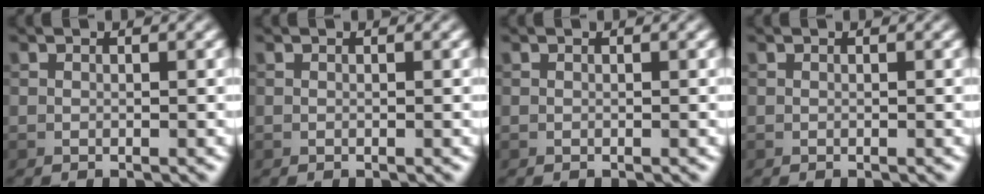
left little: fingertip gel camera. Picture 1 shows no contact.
{"total": 0.0}
{"total": 0.0}
{"total": 0.0}